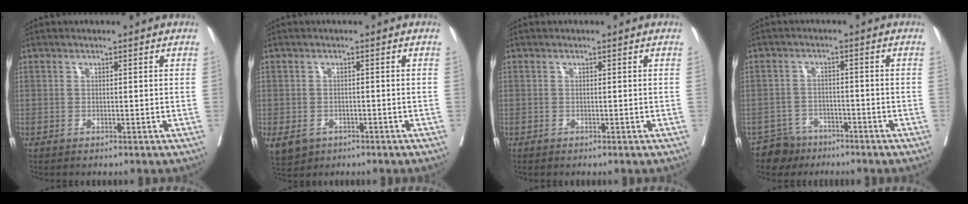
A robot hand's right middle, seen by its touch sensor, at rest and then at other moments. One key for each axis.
{"total": 7.8, "fx": -3.8, "fy": 6.2, "fz": 2.9, "tx": -0.077, "ty": -0.007, "tz": -0.050}
{"total": 0.0}
{"total": 4.6, "fx": -3.8, "fy": 2.7, "fz": -0.4, "tx": 0.011, "ty": 0.004, "tz": -0.067}